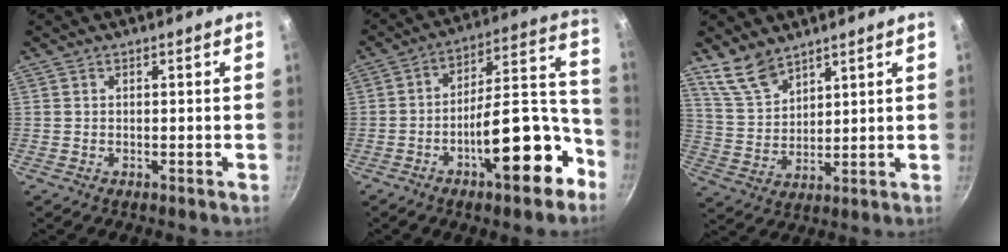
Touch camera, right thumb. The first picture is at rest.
{"total": 18.8, "force": [-8.5, 7.0, 15.2], "torque": [-0.171, 0.080, -0.130]}
{"total": 7.8, "force": [6.3, 3.4, 3.2], "torque": [-0.051, -0.031, 0.138]}